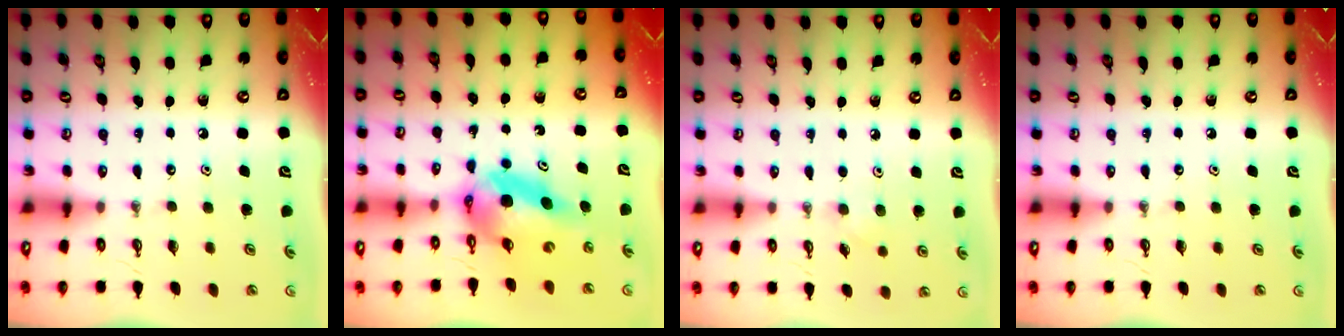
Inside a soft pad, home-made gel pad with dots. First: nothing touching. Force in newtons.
{"total": 10.9, "press": 10.9, "slide": 1.1}
{"total": 4.9, "press": 4.7, "slide": 1.3}
{"total": 0.0}